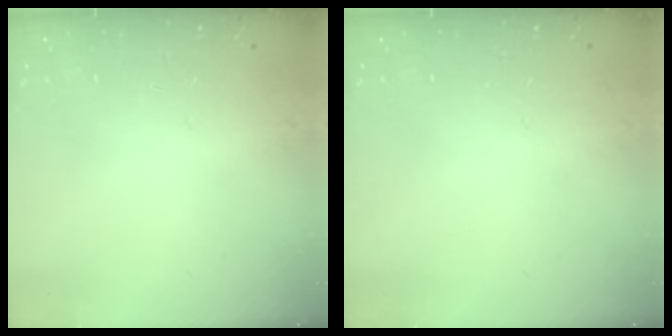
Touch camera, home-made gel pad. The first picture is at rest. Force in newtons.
{"total": 0.0}